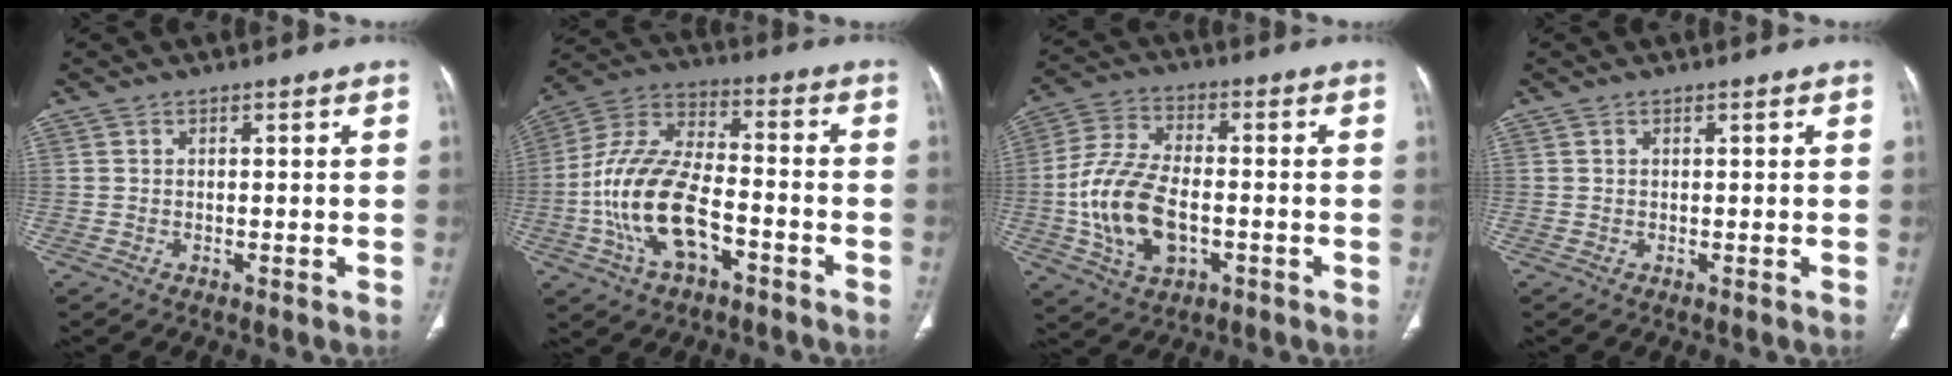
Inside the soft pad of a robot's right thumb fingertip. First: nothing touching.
{"total": 16.7, "force": [-5.4, 8.5, 13.3], "torque": [-0.264, 0.041, -0.099]}
{"total": 14.4, "force": [-2.8, 8.3, 11.4], "torque": [-0.225, 0.016, -0.049]}
{"total": 0.0}